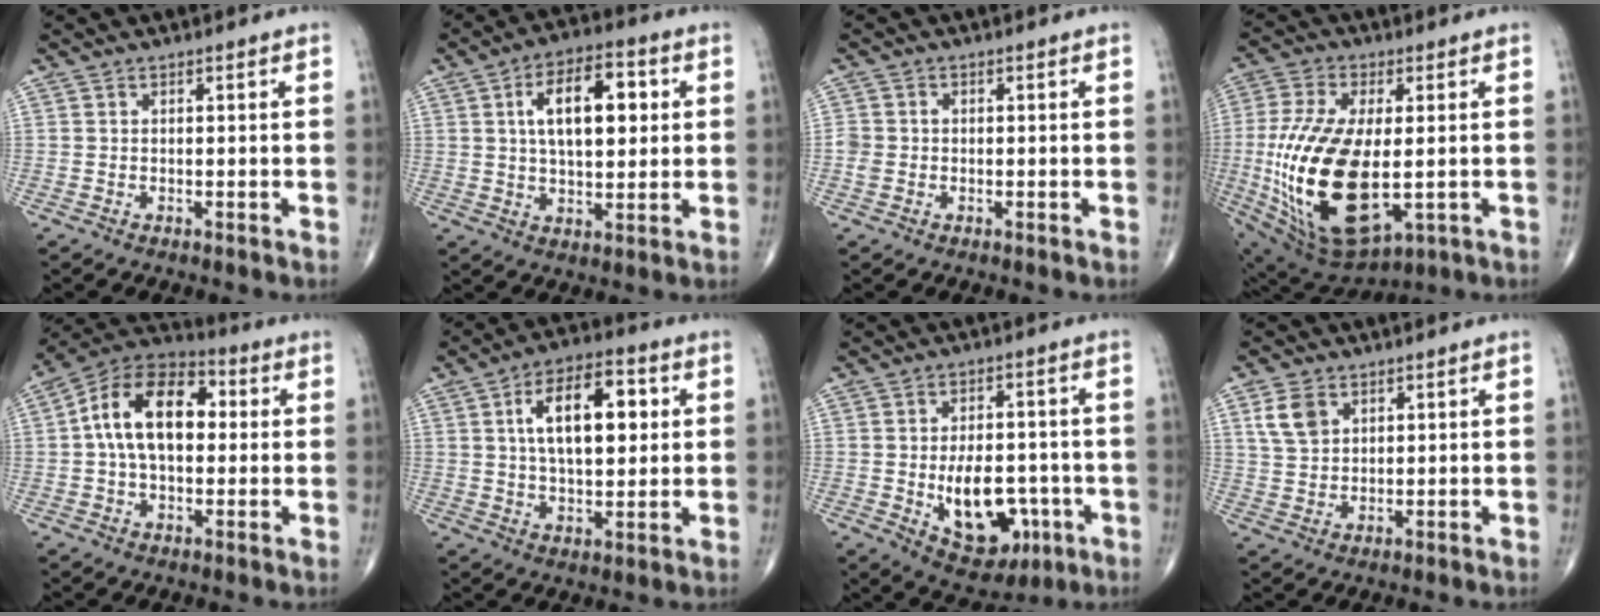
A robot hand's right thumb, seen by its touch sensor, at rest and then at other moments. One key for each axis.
{"total": 13.5, "fx": 3.0, "fy": 6.8, "fz": 11.3, "tx": -0.160, "ty": 0.006, "tz": 0.047}
{"total": 2.4, "fx": -0.4, "fy": 2.1, "fz": 1.1, "tx": -0.019, "ty": 0.007, "tz": -0.007}
{"total": 24.1, "fx": -2.4, "fy": 11.7, "fz": 20.9, "tx": -0.440, "ty": -0.024, "tz": -0.017}
{"total": 15.9, "fx": 1.8, "fy": 9.6, "fz": 12.5, "tx": -0.198, "ty": 0.033, "tz": 0.019}
{"total": 14.9, "fx": 3.4, "fy": 7.4, "fz": 12.4, "tx": -0.179, "ty": 0.006, "tz": 0.053}
{"total": 13.9, "fx": -3.7, "fy": 8.3, "fz": 10.6, "tx": -0.123, "ty": 0.015, "tz": -0.038}
{"total": 5.6, "fx": 2.5, "fy": 3.8, "fz": 3.2, "tx": -0.053, "ty": -0.006, "tz": 0.054}